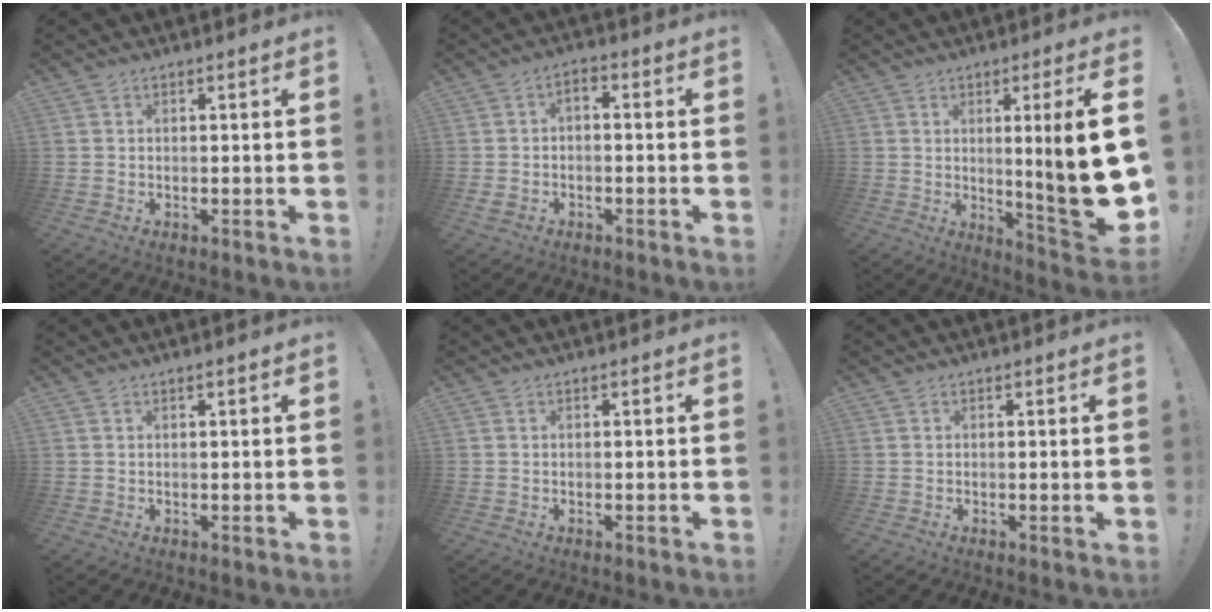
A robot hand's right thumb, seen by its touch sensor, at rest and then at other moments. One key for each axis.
{"total": 3.5, "fx": -1.9, "fy": 2.0, "fz": 2.1, "tx": -0.043, "ty": 0.006, "tz": -0.035}
{"total": 16.1, "fx": 1.3, "fy": 0.1, "fz": 16.0, "tx": -0.232, "ty": -0.024, "tz": 0.016}
{"total": 1.0, "fx": 0.6, "fy": 0.0, "fz": 0.8, "tx": -0.008, "ty": -0.003, "tz": 0.008}
{"total": 0.0}
{"total": 0.6, "fx": 0.3, "fy": -0.2, "fz": 0.5, "tx": -0.001, "ty": -0.003, "tz": 0.002}